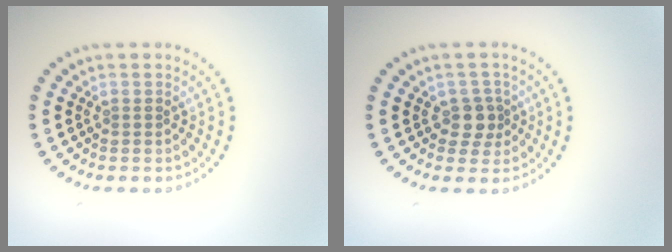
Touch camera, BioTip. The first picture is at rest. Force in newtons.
{"total": 2.1, "press": 1.7, "slide": 1.2}